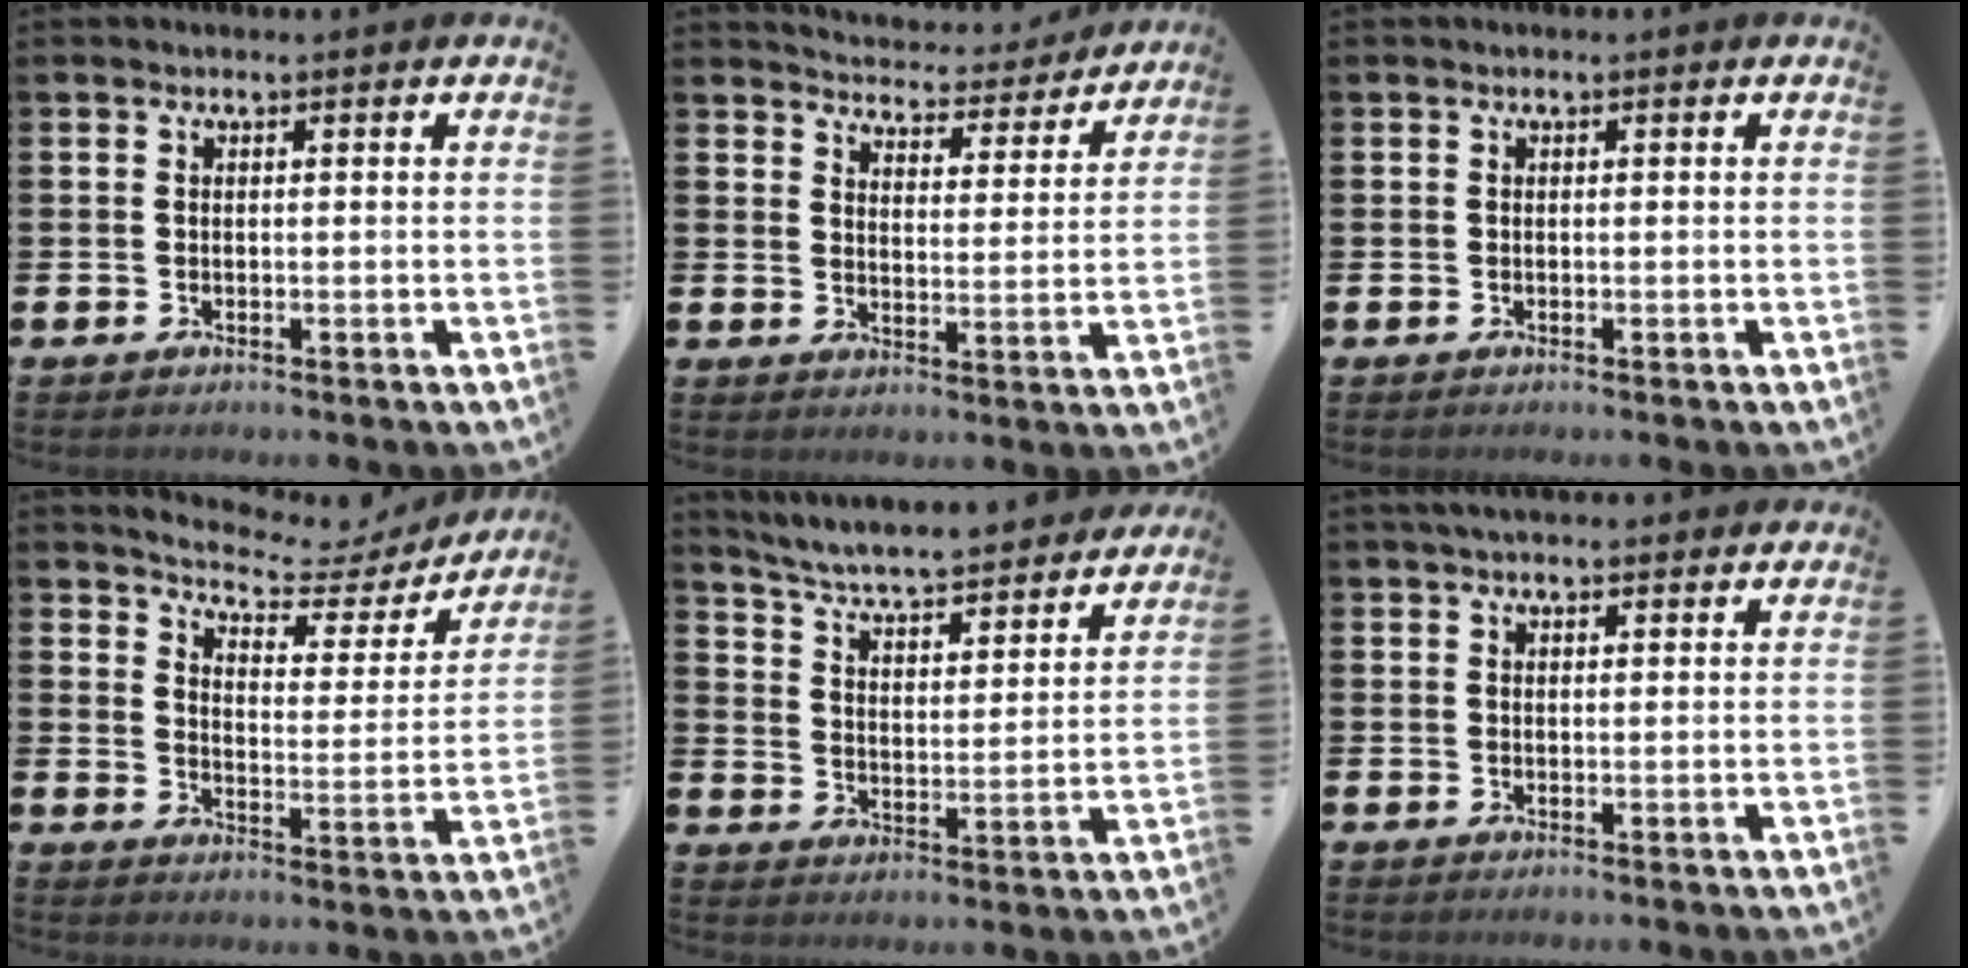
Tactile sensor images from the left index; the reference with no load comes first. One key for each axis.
{"total": 4.7, "fx": 4.6, "fy": 0.7, "fz": -0.1, "tx": -0.003, "ty": -0.047, "tz": 0.075}
{"total": 0.0}
{"total": 5.6, "fx": 5.2, "fy": 1.6, "fz": 1.3, "tx": -0.044, "ty": -0.046, "tz": 0.080}
{"total": 6.5, "fx": 6.3, "fy": 0.3, "fz": 1.8, "tx": -0.064, "ty": -0.051, "tz": 0.105}
{"total": 2.5, "fx": 2.3, "fy": 0.6, "fz": 0.9, "tx": -0.018, "ty": -0.001, "tz": 0.040}